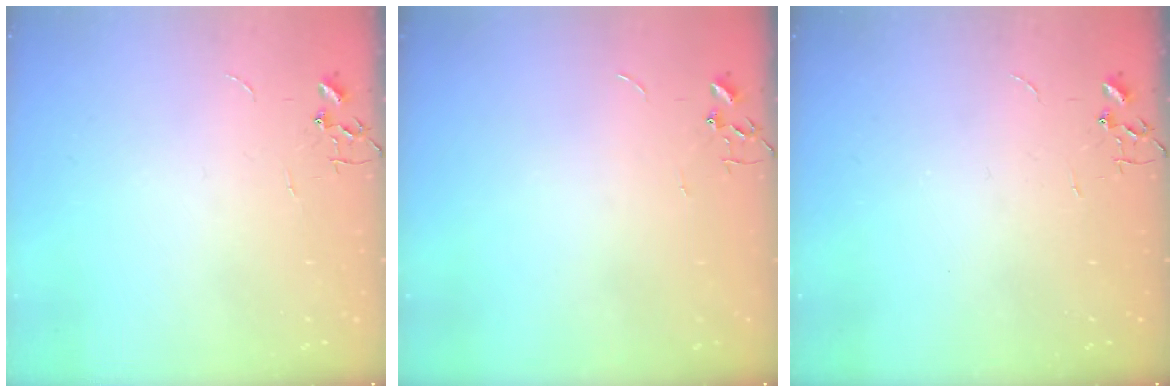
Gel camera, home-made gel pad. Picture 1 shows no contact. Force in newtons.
{"total": 0.0}
{"total": 0.0}